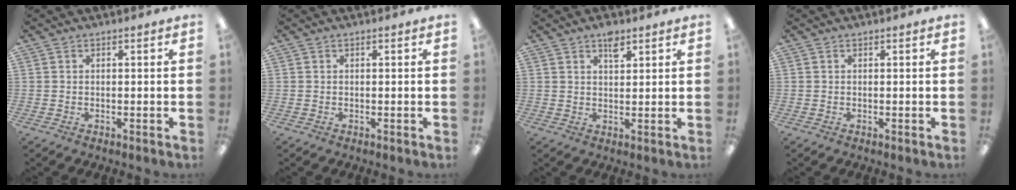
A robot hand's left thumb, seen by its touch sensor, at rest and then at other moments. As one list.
[{"total": 0.0}, {"total": 4.0, "force": [2.7, 1.8, 2.5], "torque": [-0.030, -0.009, 0.043]}, {"total": 0.0}]